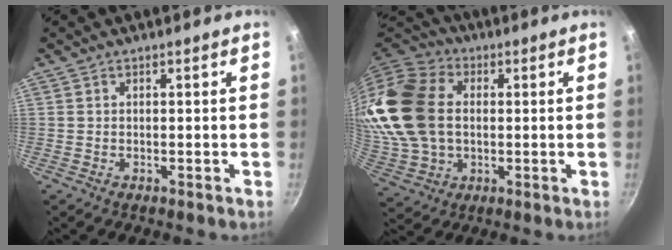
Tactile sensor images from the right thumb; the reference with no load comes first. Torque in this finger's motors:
{"motor_torque": [1.46, 3.13, 2.39, 0.24, 0.82]}